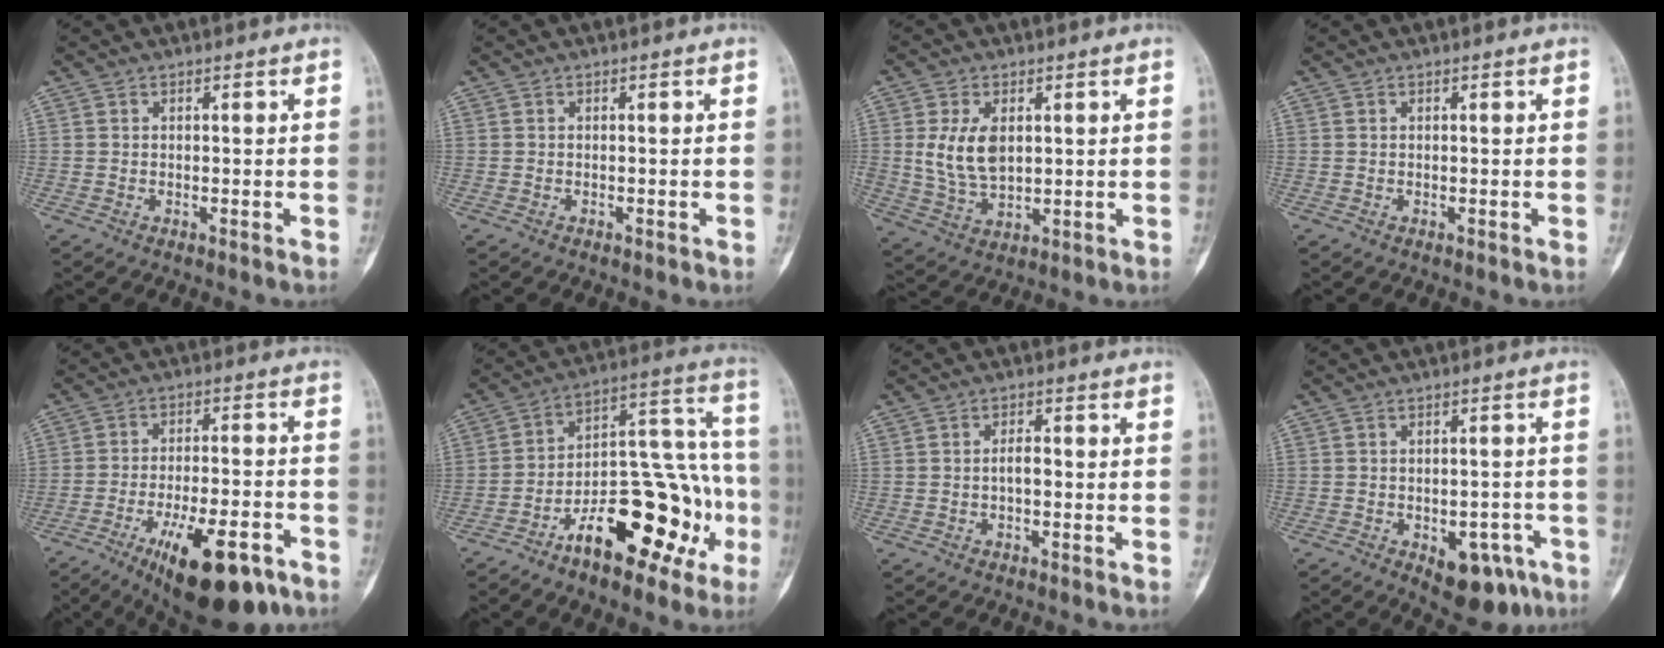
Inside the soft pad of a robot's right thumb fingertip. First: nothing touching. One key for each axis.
{"total": 0.0}
{"total": 8.9, "fx": 1.6, "fy": 5.4, "fz": 7.0, "tx": -0.128, "ty": -0.010, "tz": 0.043}
{"total": 0.0}
{"total": 18.1, "fx": -10.3, "fy": 6.4, "fz": 13.4, "tx": -0.189, "ty": 0.049, "tz": -0.154}
{"total": 24.6, "fx": -10.0, "fy": 11.3, "fz": 19.5, "tx": -0.261, "ty": 0.088, "tz": -0.144}
{"total": 2.3, "fx": -0.5, "fy": 1.1, "fz": 2.0, "tx": -0.028, "ty": 0.011, "tz": -0.009}
{"total": 10.1, "fx": -5.0, "fy": 5.5, "fz": 6.8, "tx": -0.053, "ty": 0.026, "tz": -0.057}